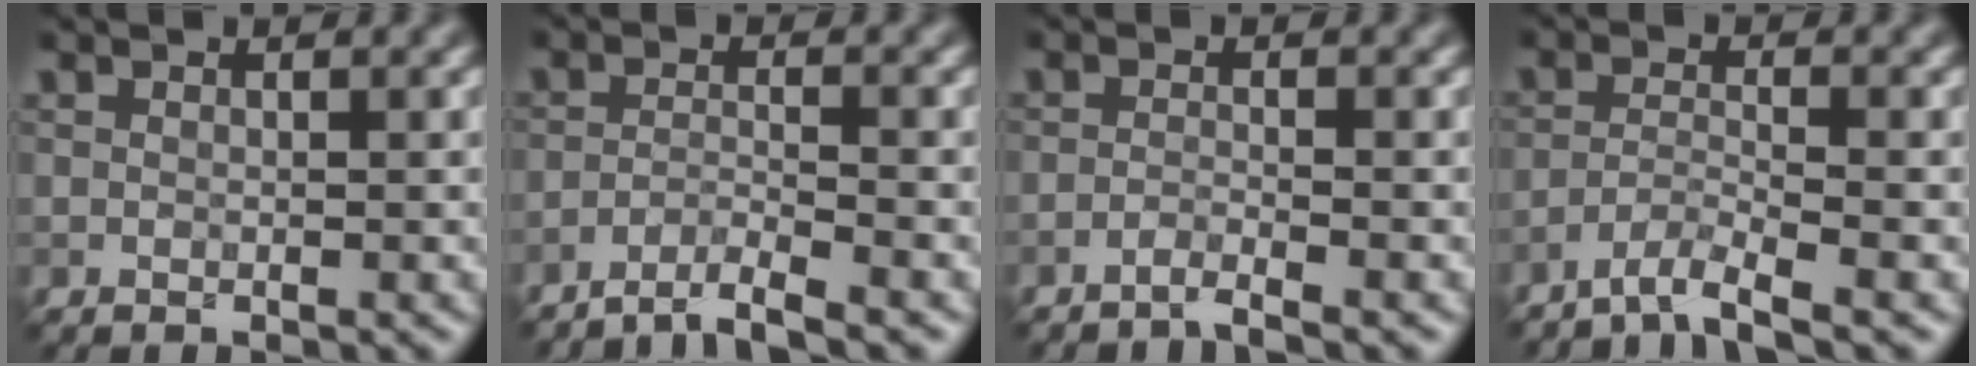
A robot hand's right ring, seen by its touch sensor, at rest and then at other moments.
{"total": 2.8, "force": [-2.3, 0.2, 1.6], "torque": [-0.021, 0.005, -0.054]}
{"total": 1.4, "force": [-1.1, 0.0, 0.9], "torque": [-0.010, 0.001, -0.032]}
{"total": 3.0, "force": [-2.4, 0.2, 1.8], "torque": [-0.029, 0.003, -0.057]}